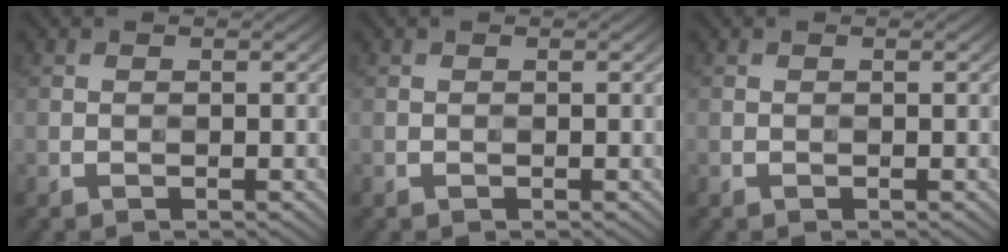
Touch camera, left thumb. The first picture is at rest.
{"total": 0.0}
{"total": 0.0}